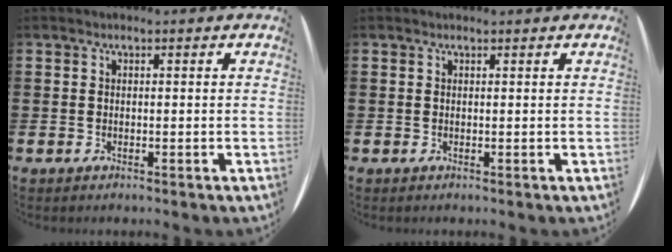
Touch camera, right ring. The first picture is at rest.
{"total": 0.0}